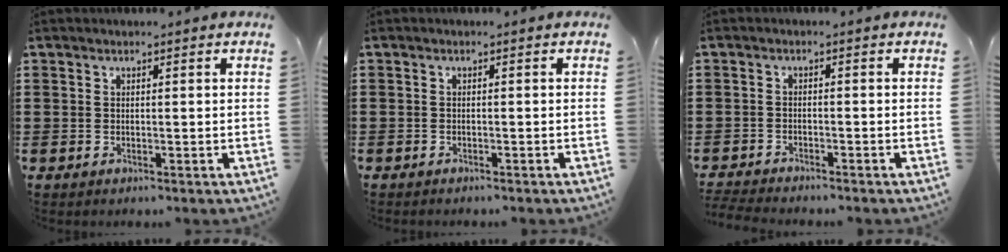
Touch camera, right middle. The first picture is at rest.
{"total": 0.6, "force": [-0.6, 0.0, 0.0], "torque": [-0.002, -0.002, -0.012]}
{"total": 2.6, "force": [-2.6, 0.1, 0.1], "torque": [-0.013, -0.007, -0.056]}